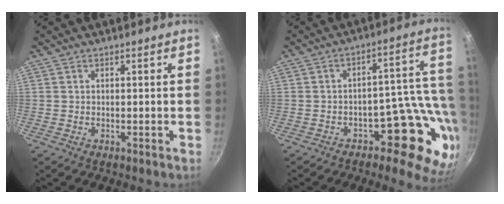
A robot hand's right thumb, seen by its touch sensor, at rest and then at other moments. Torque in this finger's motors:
{"motor_torque": [-0.32, 0.42, 1.26, -0.69, -0.04]}